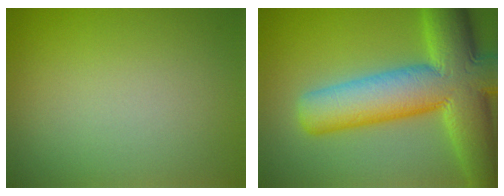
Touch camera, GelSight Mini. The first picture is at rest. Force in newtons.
{"total": 13.5, "press": 13.5, "slide": 0.7}